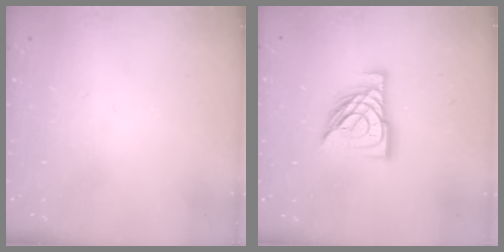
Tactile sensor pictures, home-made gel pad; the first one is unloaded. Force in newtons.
{"total": 13.2, "press": 13.2, "slide": 1.1}